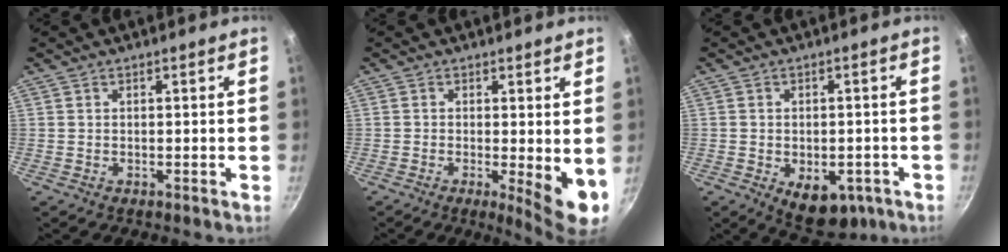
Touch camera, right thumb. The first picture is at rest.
{"total": 7.2, "force": [-0.6, 1.8, 6.9], "torque": [-0.091, -0.015, -0.005]}
{"total": 9.6, "force": [-3.6, 5.9, 6.7], "torque": [-0.055, 0.008, -0.032]}